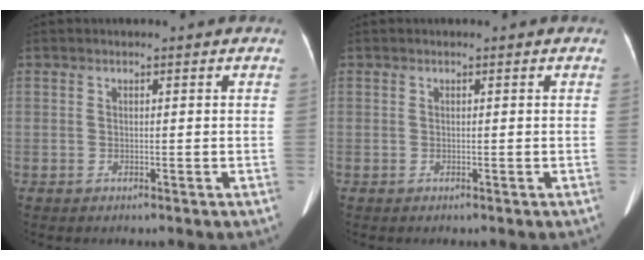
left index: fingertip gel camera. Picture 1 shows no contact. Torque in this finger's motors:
{"motor_torque": [0.00, 0.00, 0.00, 0.00]}